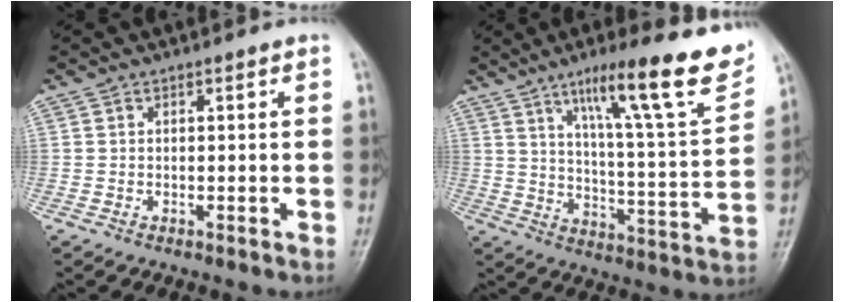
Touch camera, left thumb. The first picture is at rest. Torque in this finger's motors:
{"motor_torque": [0.48, 0.31, 1.43, -1.34, 0.25]}